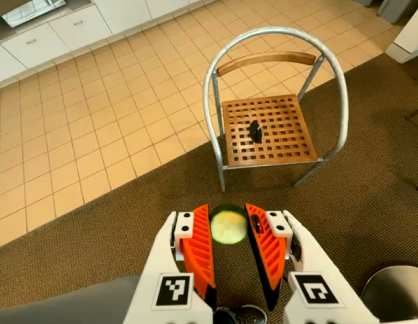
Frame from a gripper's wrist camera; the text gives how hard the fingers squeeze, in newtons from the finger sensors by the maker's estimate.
{"total": 7.0, "left": 6.9, "right": 7.1}